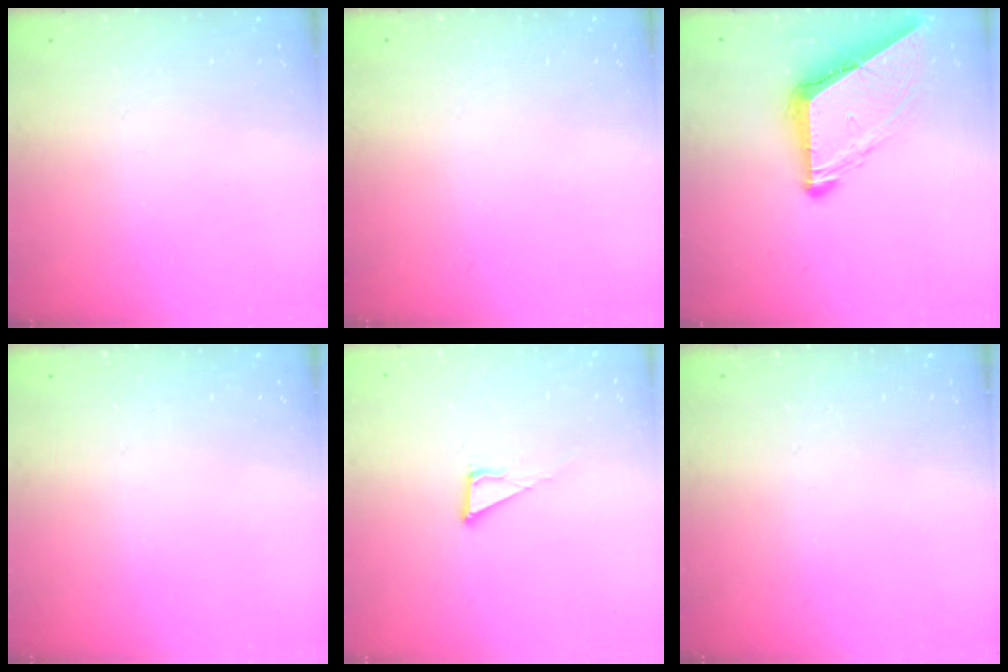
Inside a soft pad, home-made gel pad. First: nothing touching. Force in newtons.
{"total": 0.0}
{"total": 10.1, "press": 10.0, "slide": 1.1}
{"total": 0.0}
{"total": 4.3, "press": 4.3, "slide": 0.2}
{"total": 0.0}